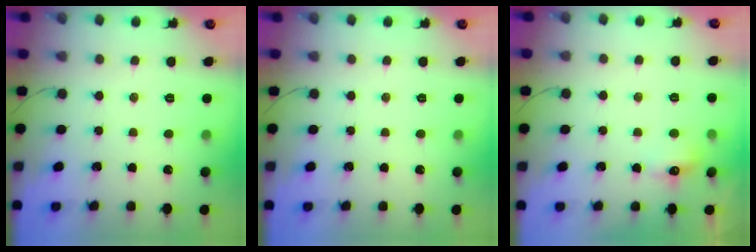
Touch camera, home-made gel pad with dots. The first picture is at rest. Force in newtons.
{"total": 0.0}
{"total": 5.9, "press": 5.6, "slide": 1.7}